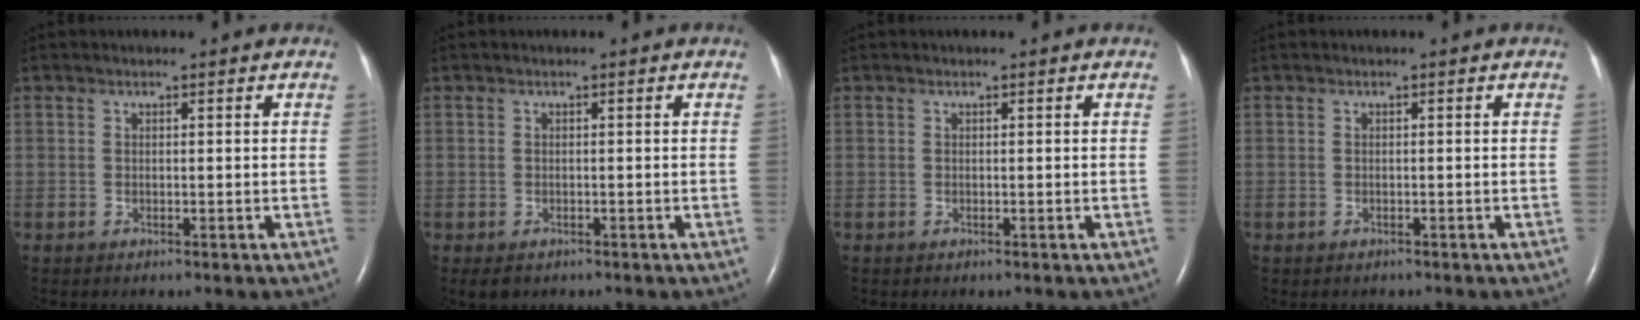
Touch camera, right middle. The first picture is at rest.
{"total": 2.1, "force": [-1.4, 1.3, 0.9], "torque": [-0.016, -0.003, -0.014]}
{"total": 0.0}
{"total": 0.6, "force": [-0.5, 0.4, 0.1], "torque": [-0.012, 0.000, -0.007]}